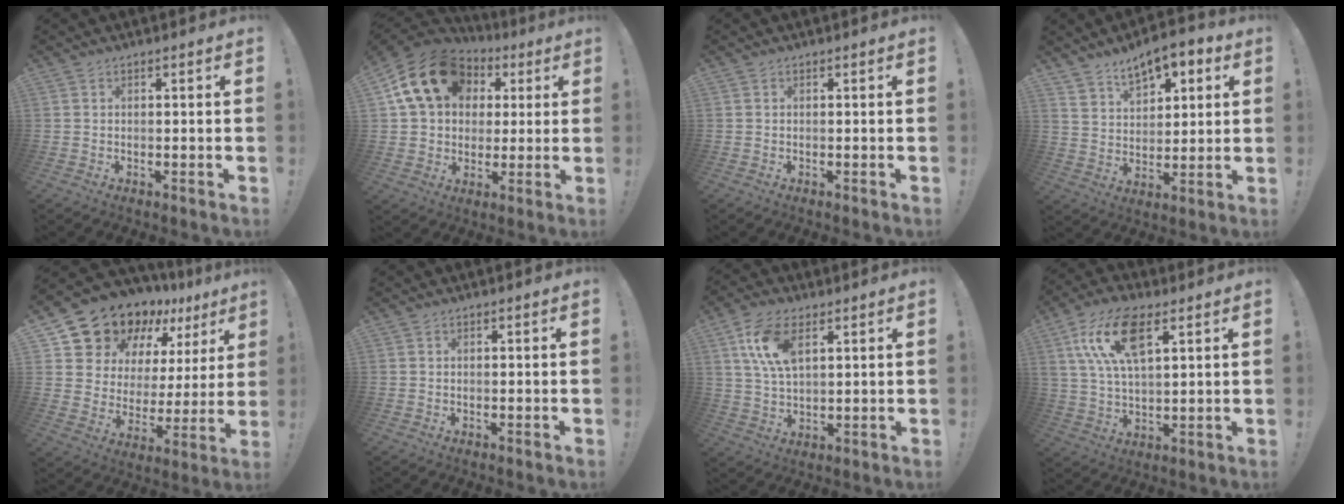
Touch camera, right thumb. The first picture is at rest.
{"total": 17.8, "force": [6.8, 13.6, 9.3], "torque": [-0.145, -0.019, 0.137]}
{"total": 0.0}
{"total": 10.1, "force": [7.2, 5.6, 4.4], "torque": [-0.065, -0.045, 0.134]}
{"total": 15.5, "force": [13.3, 7.3, 3.1], "torque": [-0.061, -0.113, 0.253]}
{"total": 0.0}
{"total": 11.2, "force": [4.7, 6.1, 8.1], "torque": [-0.160, -0.006, 0.088]}
{"total": 15.2, "force": [6.9, 7.0, 11.6], "torque": [-0.227, -0.008, 0.124]}